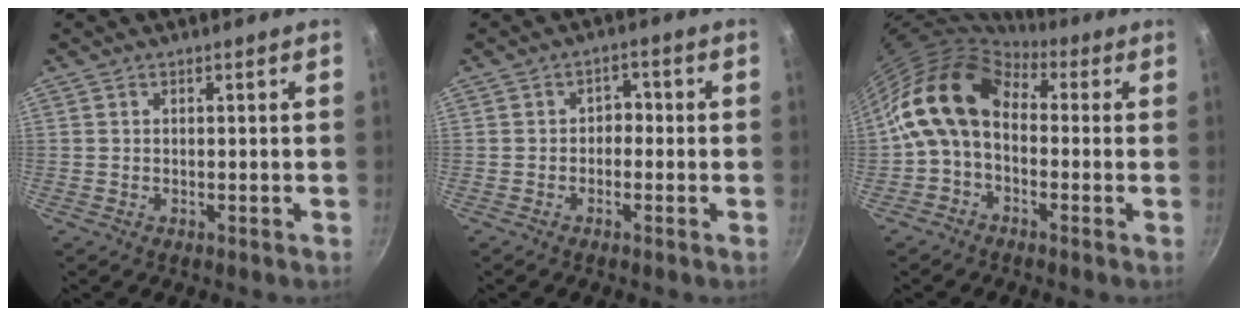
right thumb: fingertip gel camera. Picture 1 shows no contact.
{"total": 2.7, "force": [-0.6, 2.1, 1.5], "torque": [-0.002, 0.013, -0.015]}
{"total": 12.2, "force": [0.4, 8.7, 8.6], "torque": [-0.133, 0.031, -0.018]}